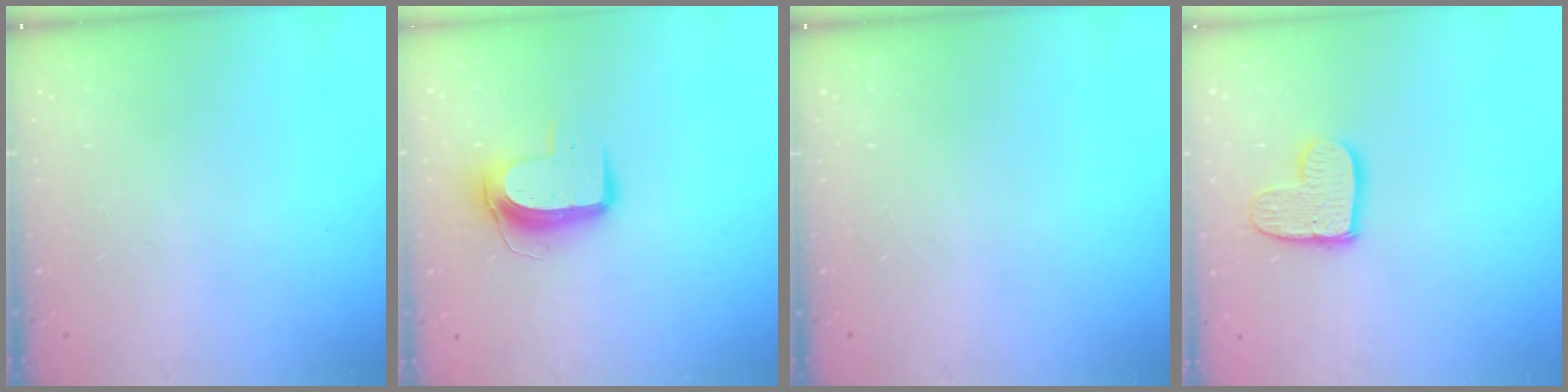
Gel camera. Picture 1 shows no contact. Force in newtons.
{"total": 9.8, "press": 9.7, "slide": 1.0}
{"total": 0.0}
{"total": 10.9, "press": 10.8, "slide": 0.9}